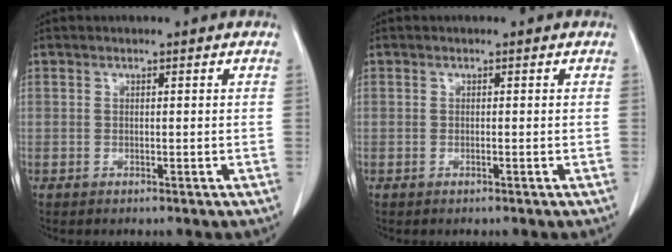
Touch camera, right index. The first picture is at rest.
{"total": 0.0}